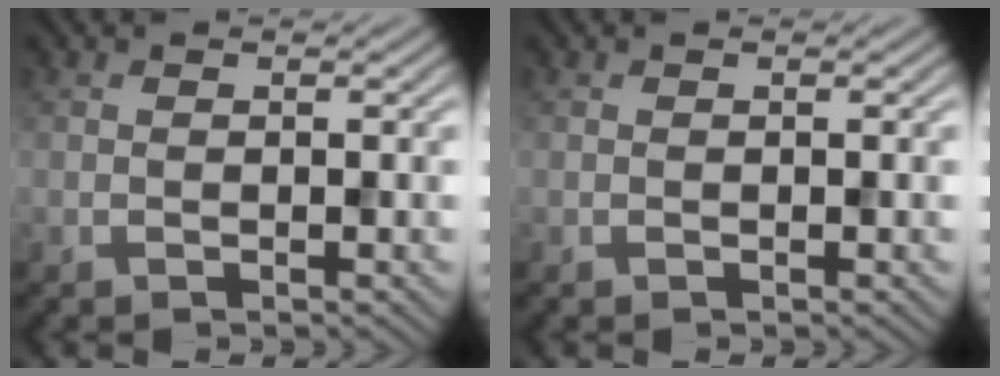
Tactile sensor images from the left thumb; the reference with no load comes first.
{"total": 0.0}